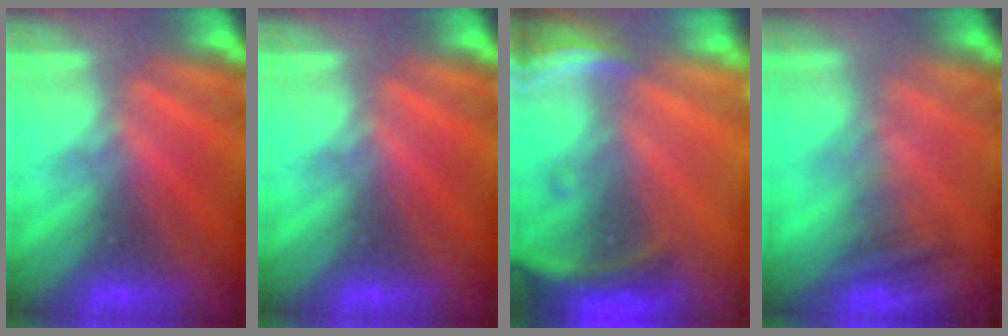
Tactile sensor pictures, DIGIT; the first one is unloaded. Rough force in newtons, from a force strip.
{"total": 0.0}
{"total": 7.0}
{"total": 4.7}